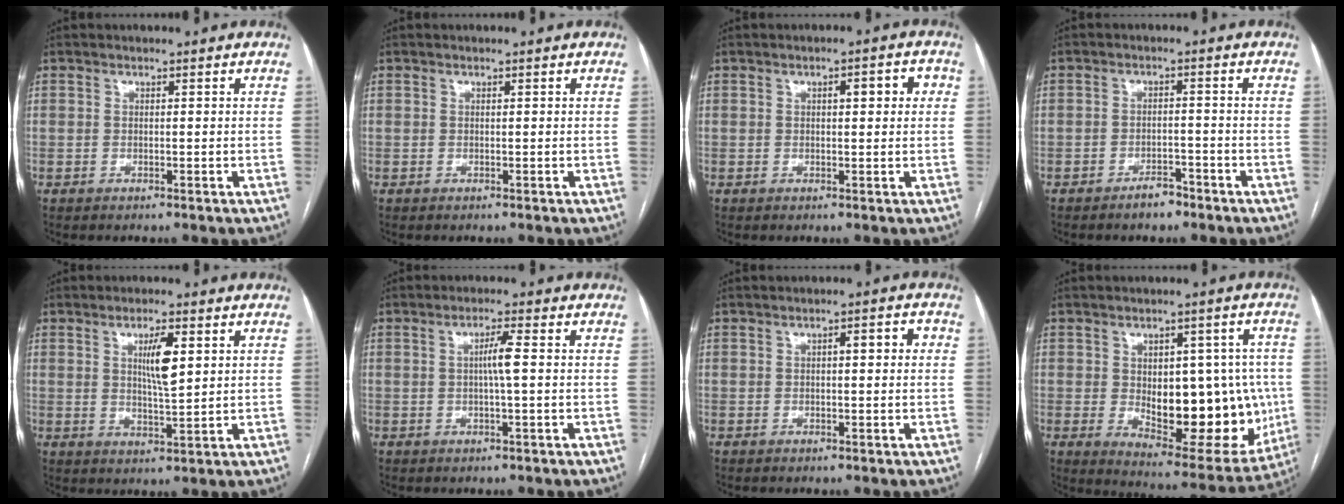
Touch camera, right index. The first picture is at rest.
{"total": 0.0}
{"total": 3.6, "force": [0.9, 1.1, 3.3], "torque": [-0.044, 0.014, 0.010]}
{"total": 3.0, "force": [-2.4, 1.2, 1.3], "torque": [-0.020, 0.004, -0.036]}
{"total": 5.5, "force": [1.9, 0.8, 5.1], "torque": [-0.092, -0.003, 0.036]}
{"total": 3.2, "force": [0.2, -0.3, 3.2], "torque": [-0.059, 0.002, 0.005]}
{"total": 2.9, "force": [0.4, 0.8, 2.7], "torque": [-0.037, 0.014, 0.004]}
{"total": 18.0, "force": [-1.3, 8.4, 15.9], "torque": [-0.218, 0.001, 0.011]}